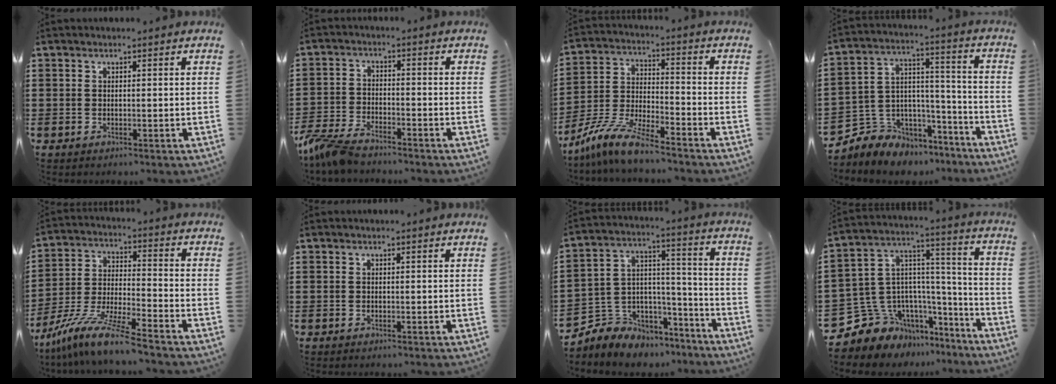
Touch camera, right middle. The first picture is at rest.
{"total": 5.1, "force": [-4.7, 0.8, 2.0], "torque": [-0.069, -0.012, -0.099]}
{"total": 8.6, "force": [-7.6, 0.5, 4.0], "torque": [-0.097, 0.000, -0.156]}
{"total": 5.5, "force": [-4.1, 3.5, -0.9], "torque": [-0.002, -0.003, -0.080]}
{"total": 10.2, "force": [-8.9, -0.4, 4.9], "torque": [-0.107, -0.002, -0.181]}
{"total": 0.0}
{"total": 5.6, "force": [-4.5, 3.2, -1.0], "torque": [-0.006, -0.005, -0.091]}
{"total": 9.0, "force": [-6.3, 6.3, 0.5], "torque": [-0.055, -0.013, -0.118]}